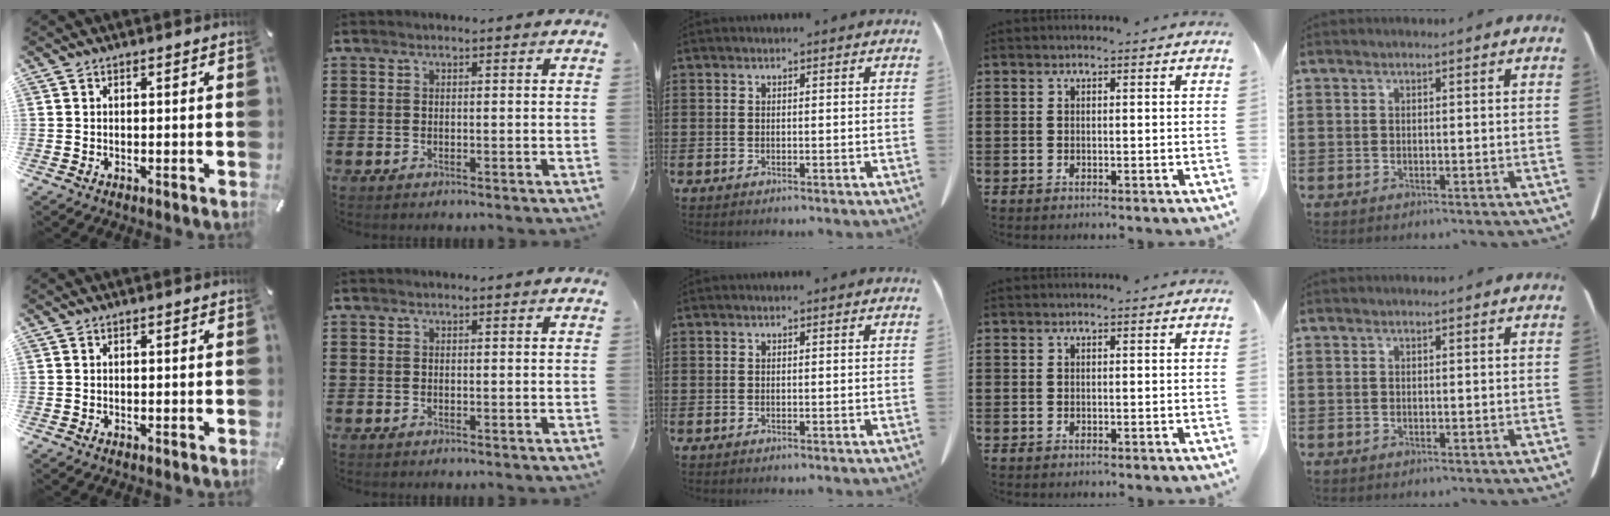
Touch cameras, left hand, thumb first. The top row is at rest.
{}